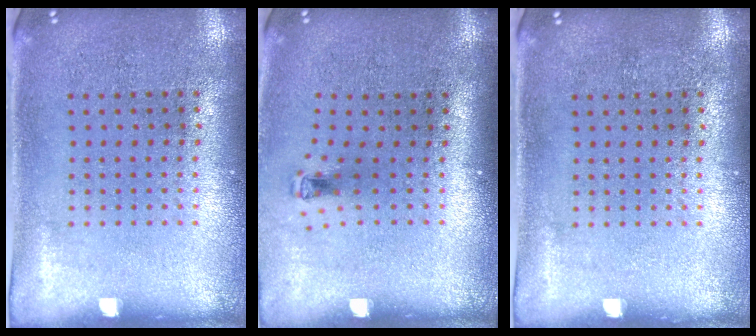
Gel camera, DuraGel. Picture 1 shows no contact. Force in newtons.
{"total": 0.6, "press": 0.3, "slide": 0.5}
{"total": 0.0}